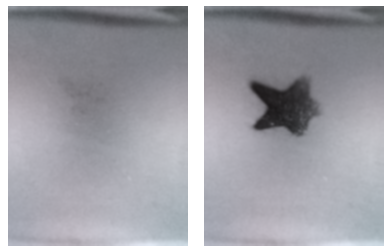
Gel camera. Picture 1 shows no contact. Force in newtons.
{"total": 8.3}